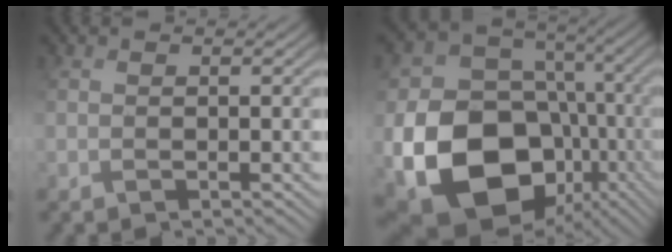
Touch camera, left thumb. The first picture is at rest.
{"total": 18.2, "force": [-5.0, 14.9, 9.2], "torque": [-0.208, -0.049, -0.066]}